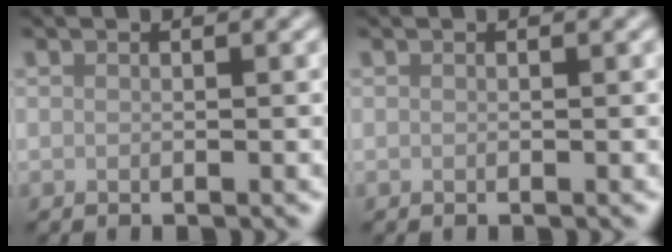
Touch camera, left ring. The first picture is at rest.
{"total": 0.0}